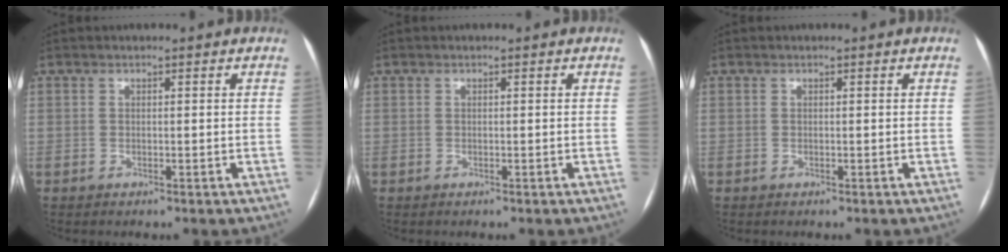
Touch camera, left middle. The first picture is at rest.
{"total": 0.0}
{"total": 0.0}